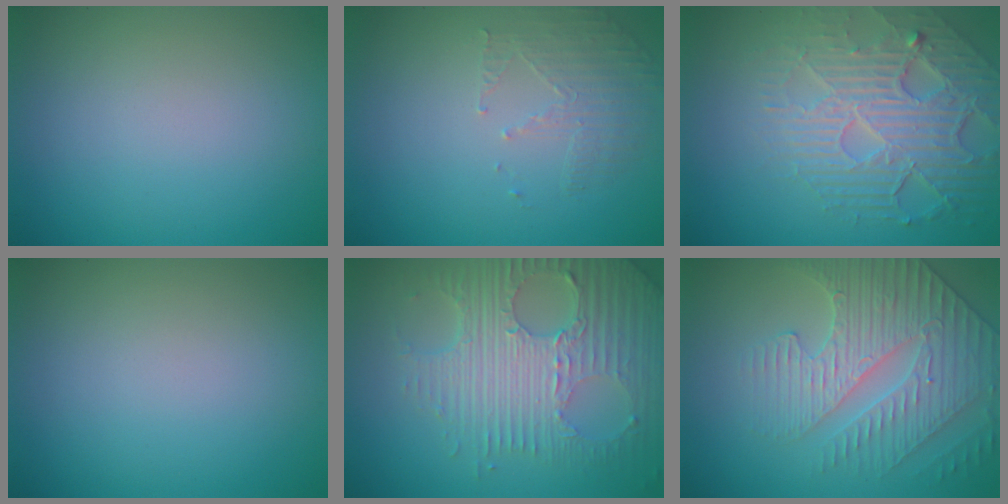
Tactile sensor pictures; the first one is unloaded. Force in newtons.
{"total": 1.7, "press": 0.9, "slide": 1.4}
{"total": 7.0, "press": 5.1, "slide": 4.8}
{"total": 0.0}
{"total": 8.0, "press": 5.7, "slide": 5.6}
{"total": 4.5, "press": 4.5, "slide": 0.4}